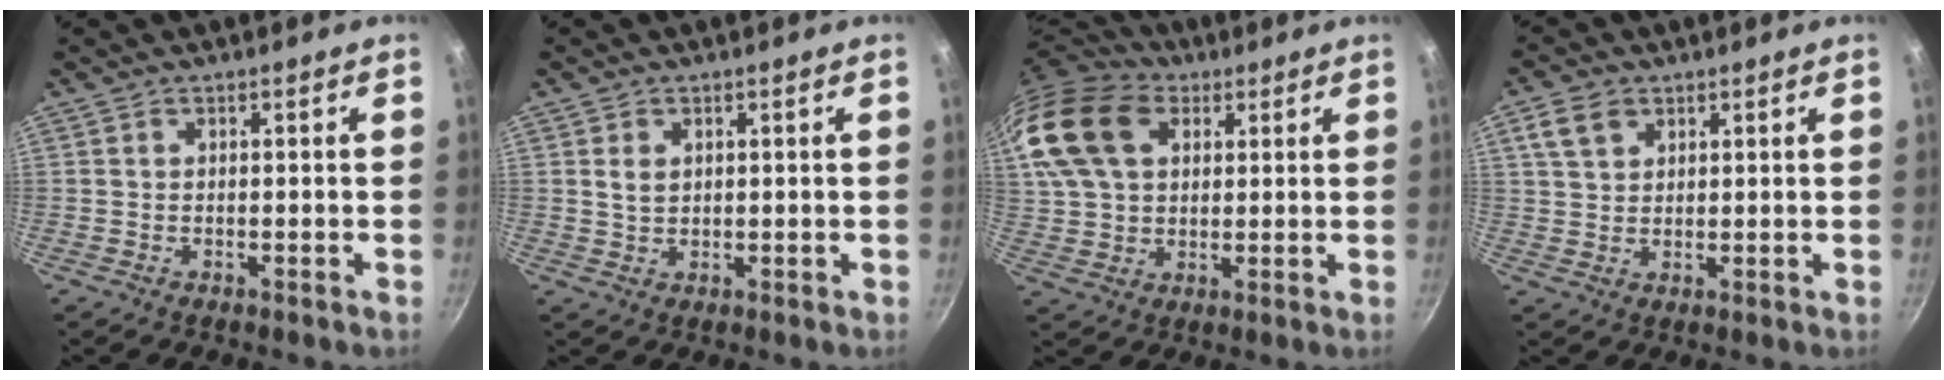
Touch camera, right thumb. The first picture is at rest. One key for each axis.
{"total": 2.4, "fx": 0.8, "fy": 1.6, "fz": 1.6, "tx": -0.026, "ty": -0.004, "tz": 0.016}
{"total": 20.4, "fx": 7.3, "fy": 14.3, "fz": 12.6, "tx": -0.260, "ty": 0.019, "tz": 0.127}
{"total": 5.4, "fx": 2.6, "fy": 3.7, "fz": 2.8, "tx": -0.041, "ty": 0.001, "tz": 0.049}